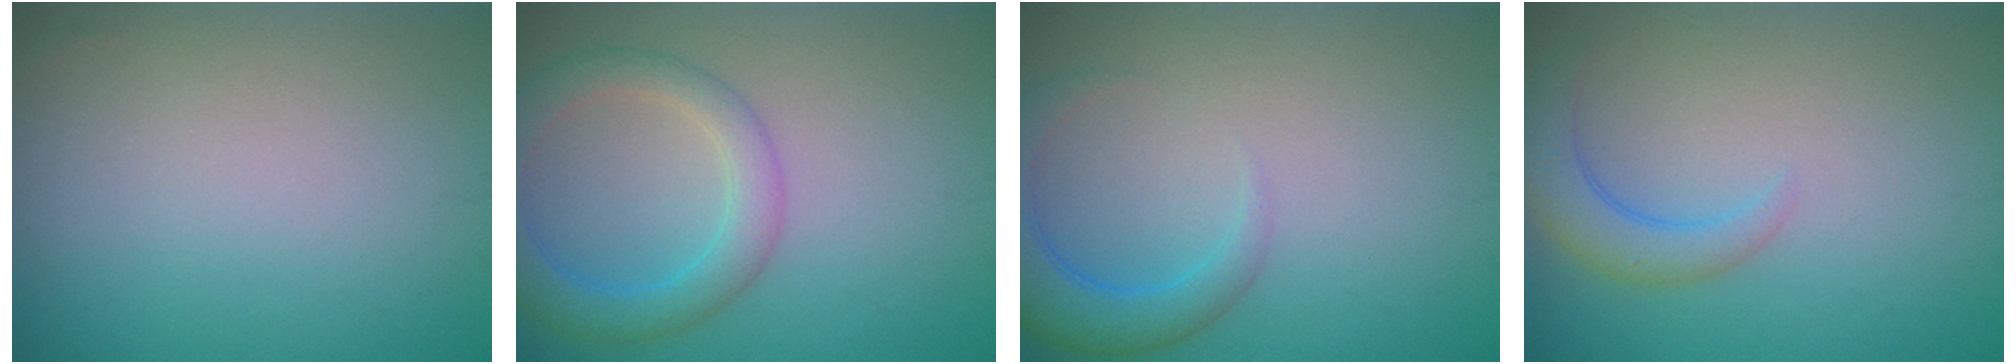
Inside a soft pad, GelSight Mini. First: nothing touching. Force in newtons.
{"total": 4.2, "press": 4.2, "slide": 0.2}
{"total": 4.1, "press": 4.1, "slide": 0.2}
{"total": 2.8, "press": 2.8, "slide": 0.4}